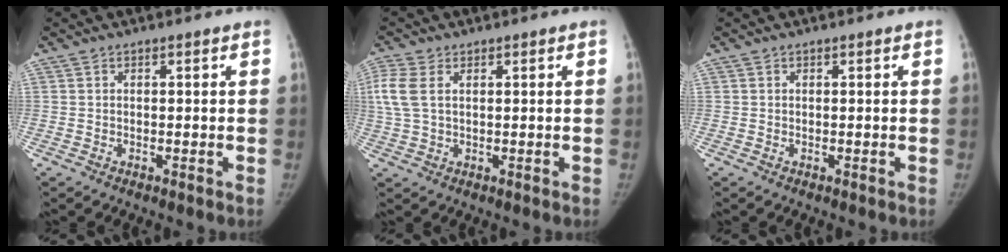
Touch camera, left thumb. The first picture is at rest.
{"total": 6.0, "force": [1.7, 3.6, 4.5], "torque": [-0.128, 0.011, 0.036]}
{"total": 0.0}